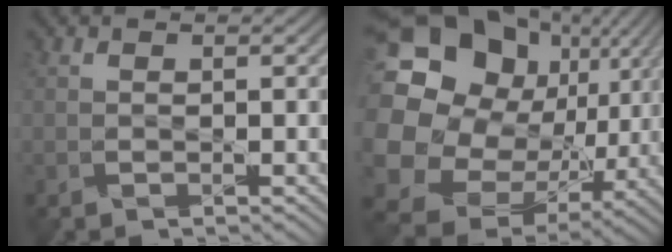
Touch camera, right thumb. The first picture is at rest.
{"total": 22.0, "force": [4.6, 18.1, 11.7], "torque": [-0.306, -0.014, 0.102]}